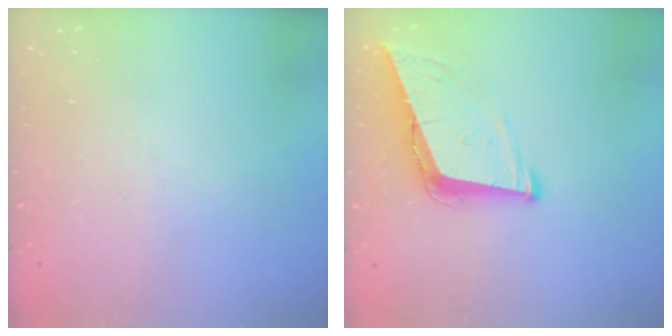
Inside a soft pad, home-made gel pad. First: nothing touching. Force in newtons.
{"total": 9.2, "press": 8.8, "slide": 2.7}